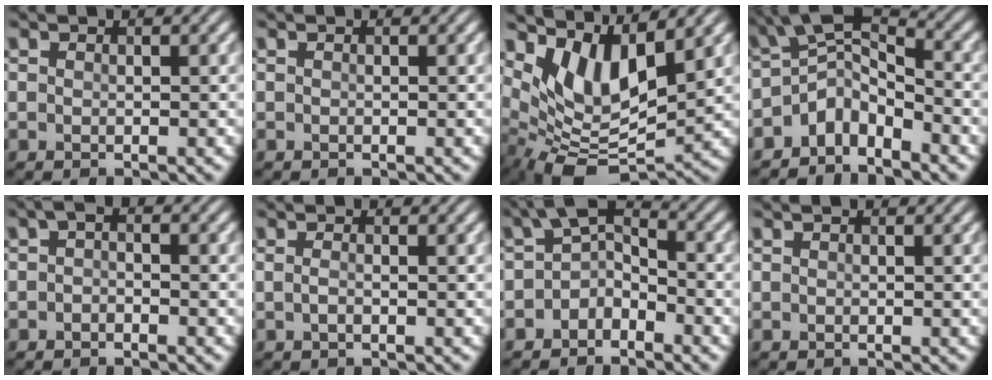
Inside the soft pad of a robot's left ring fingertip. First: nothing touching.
{"total": 0.0}
{"total": 7.3, "force": [2.7, 3.4, 5.8], "torque": [-0.108, -0.019, 0.061]}
{"total": 4.8, "force": [-3.2, 2.3, 2.8], "torque": [-0.042, 0.004, -0.072]}
{"total": 1.4, "force": [-0.3, 0.8, 1.1], "torque": [-0.020, 0.004, -0.010]}
{"total": 0.8, "force": [-0.2, 0.2, 0.7], "torque": [-0.019, 0.000, -0.006]}
{"total": 3.6, "force": [-1.4, 2.3, 2.4], "torque": [-0.034, 0.012, -0.036]}
{"total": 0.0}